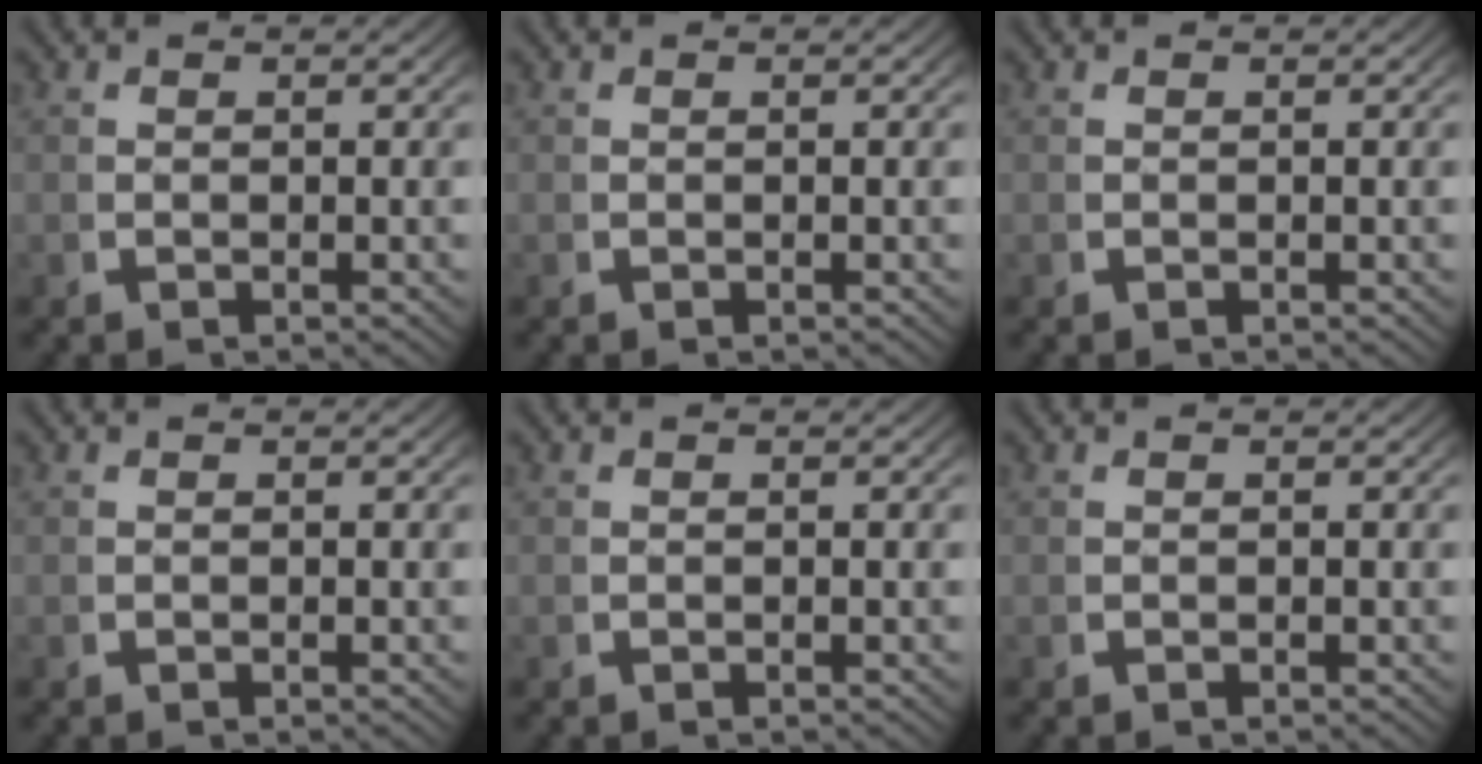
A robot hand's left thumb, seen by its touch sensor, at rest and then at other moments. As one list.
[{"total": 0.0}, {"total": 0.0}, {"total": 0.0}, {"total": 0.0}, {"total": 0.0}]